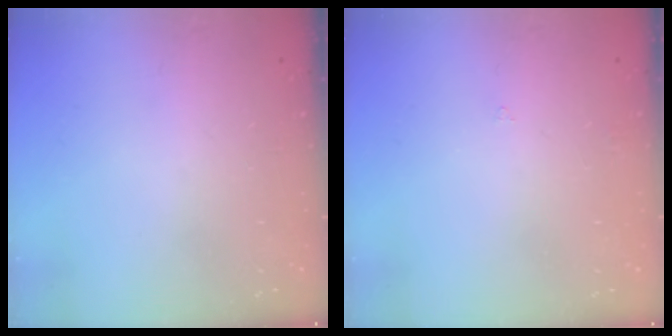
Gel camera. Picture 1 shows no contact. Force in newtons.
{"total": 1.6, "press": 1.5, "slide": 0.4}